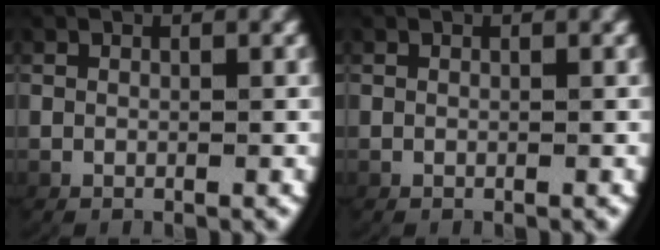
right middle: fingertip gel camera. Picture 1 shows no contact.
{"total": 0.0}